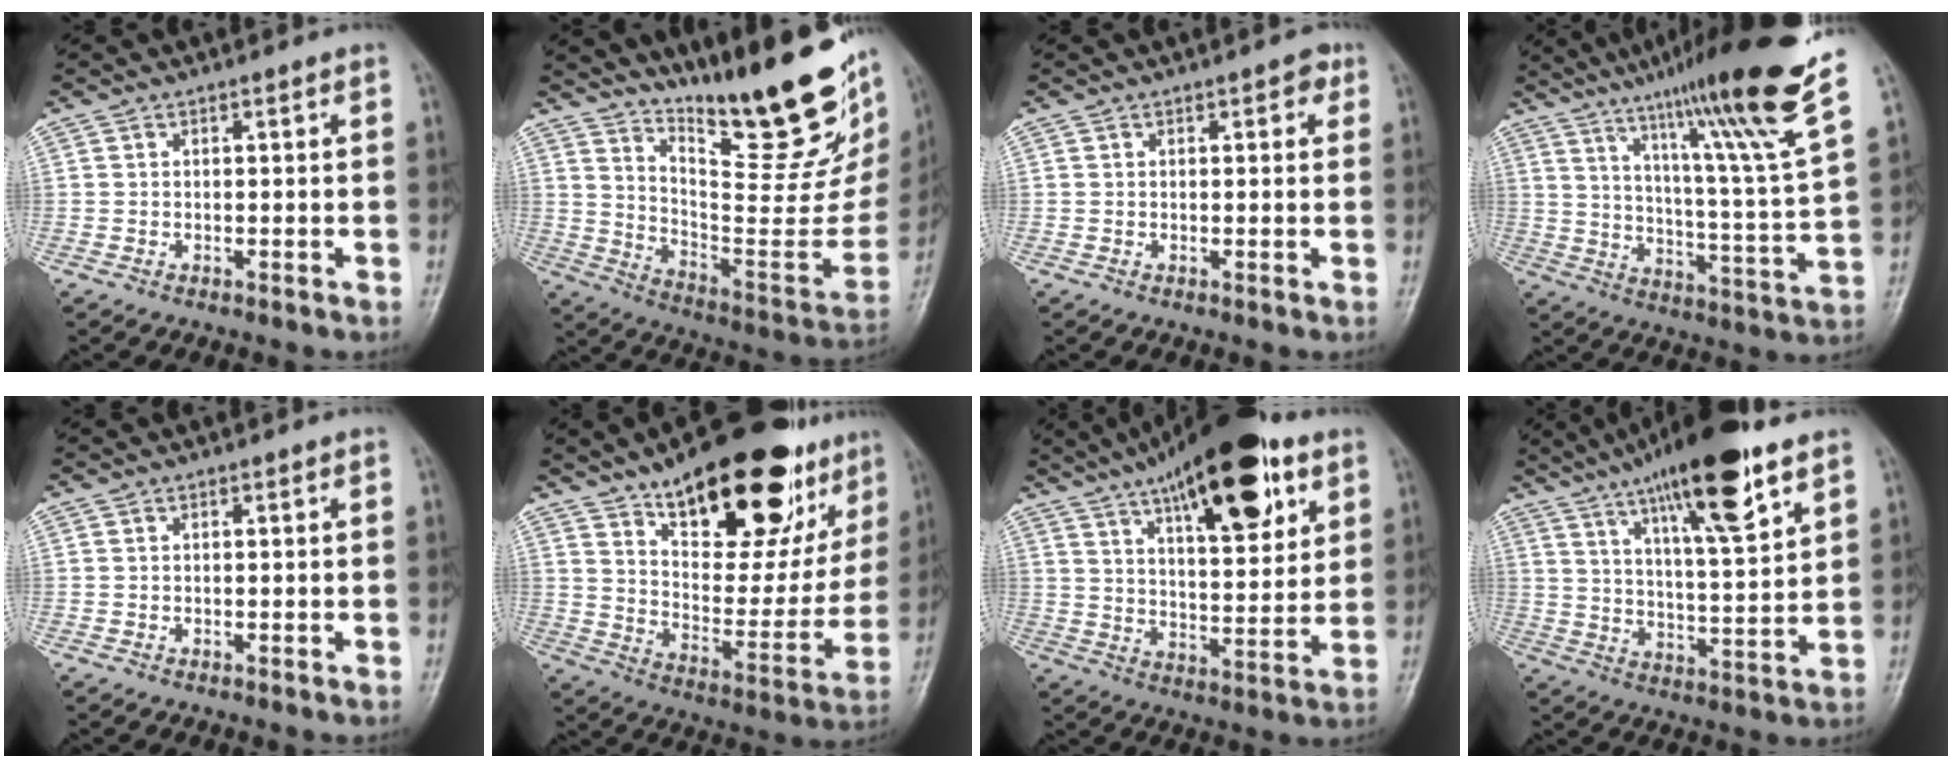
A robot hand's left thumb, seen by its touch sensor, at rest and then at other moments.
{"total": 28.1, "force": [19.0, 7.0, 19.5], "torque": [-0.260, -0.110, 0.294]}
{"total": 2.2, "force": [1.0, 1.2, 1.6], "torque": [-0.007, 0.001, 0.009]}
{"total": 24.3, "force": [15.8, 0.9, 18.4], "torque": [-0.263, -0.066, 0.241]}
{"total": 0.0}
{"total": 27.9, "force": [17.5, 11.6, 18.5], "torque": [-0.220, -0.064, 0.264]}
{"total": 23.1, "force": [12.3, 8.5, 17.5], "torque": [-0.242, -0.029, 0.193]}
{"total": 19.2, "force": [11.5, 4.1, 14.8], "torque": [-0.224, -0.041, 0.191]}